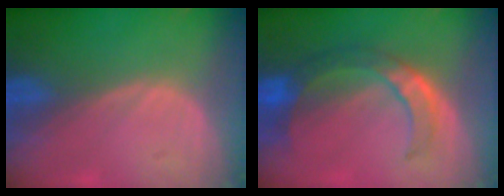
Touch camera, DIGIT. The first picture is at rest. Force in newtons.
{"total": 7.0, "press": 6.8, "slide": 1.4}